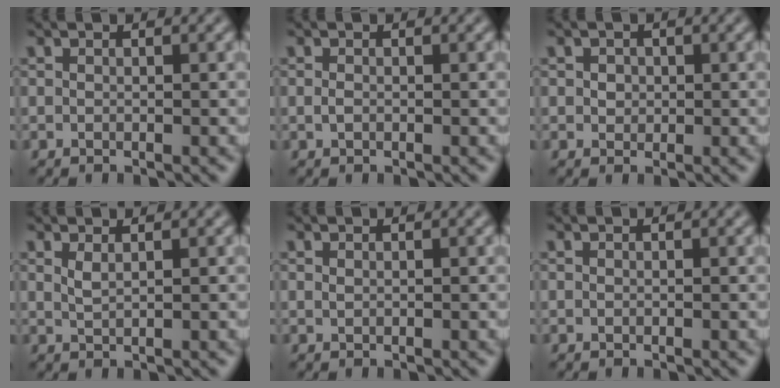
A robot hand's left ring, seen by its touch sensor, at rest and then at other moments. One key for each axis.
{"total": 0.5, "fx": -0.1, "fy": 0.3, "fz": 0.4, "tx": -0.011, "ty": -0.001, "tz": -0.001}
{"total": 1.1, "fx": 0.3, "fy": 1.0, "fz": 0.4, "tx": -0.002, "ty": -0.001, "tz": 0.004}
{"total": 1.0, "fx": 0.6, "fy": 0.3, "fz": 0.8, "tx": -0.019, "ty": -0.001, "tz": 0.013}
{"total": 0.0}
{"total": 0.0}